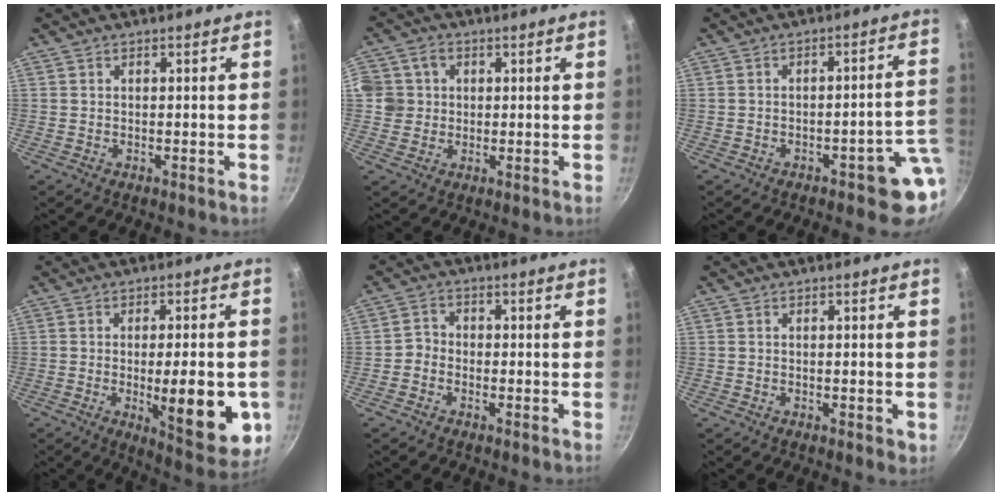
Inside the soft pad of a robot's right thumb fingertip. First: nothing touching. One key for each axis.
{"total": 6.9, "fx": 0.7, "fy": 6.5, "fz": 2.2, "tx": -0.022, "ty": 0.008, "tz": 0.002}
{"total": 7.3, "fx": -2.4, "fy": 2.7, "fz": 6.3, "tx": -0.043, "ty": 0.036, "tz": -0.025}
{"total": 15.4, "fx": -3.2, "fy": 4.6, "fz": 14.4, "tx": -0.169, "ty": -0.010, "tz": -0.036}
{"total": 2.6, "fx": -1.2, "fy": 2.1, "fz": 0.8, "tx": -0.006, "ty": 0.019, "tz": -0.030}
{"total": 1.7, "fx": -0.3, "fy": 0.6, "fz": 1.5, "tx": -0.022, "ty": -0.002, "tz": -0.003}